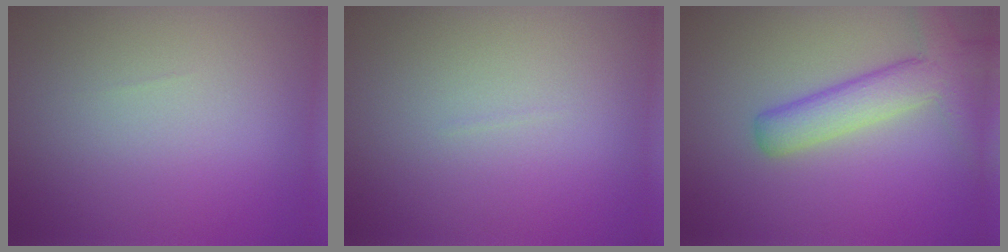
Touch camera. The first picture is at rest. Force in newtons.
{"total": 0.0}
{"total": 4.8, "press": 4.8, "slide": 0.3}